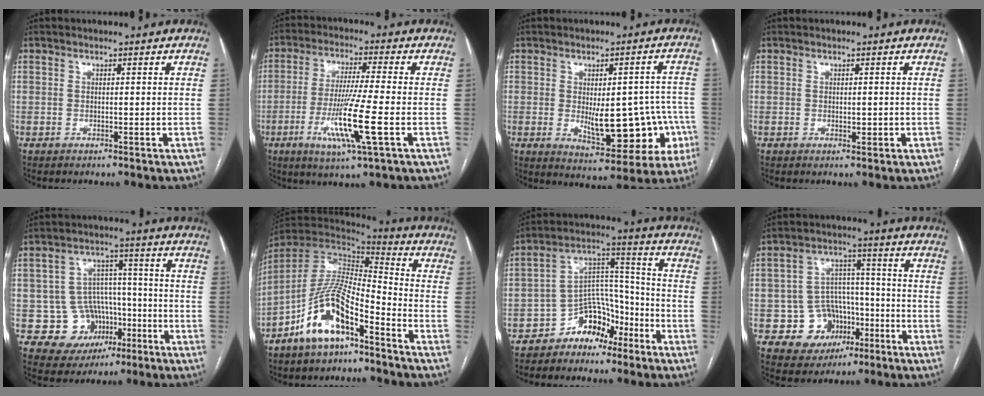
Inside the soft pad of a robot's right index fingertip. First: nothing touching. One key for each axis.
{"total": 11.3, "fx": -3.4, "fy": -0.4, "fz": 10.8, "tx": -0.210, "ty": -0.020, "tz": -0.064}
{"total": 13.2, "fx": -2.8, "fy": 5.8, "fz": 11.5, "tx": -0.129, "ty": 0.016, "tz": -0.019}
{"total": 1.2, "fx": -0.2, "fy": 0.6, "fz": 1.0, "tx": -0.013, "ty": -0.001, "tz": 0.001}
{"total": 10.0, "fx": -3.5, "fy": 9.1, "fz": 2.1, "tx": -0.020, "ty": 0.039, "tz": -0.042}
{"total": 12.9, "fx": -7.8, "fy": 3.7, "fz": 9.6, "tx": -0.191, "ty": 0.011, "tz": -0.145}
{"total": 9.2, "fx": -6.6, "fy": 5.5, "fz": 3.4, "tx": -0.056, "ty": 0.047, "tz": -0.113}
{"total": 9.6, "fx": -4.0, "fy": 8.4, "fz": 2.6, "tx": -0.027, "ty": 0.033, "tz": -0.050}